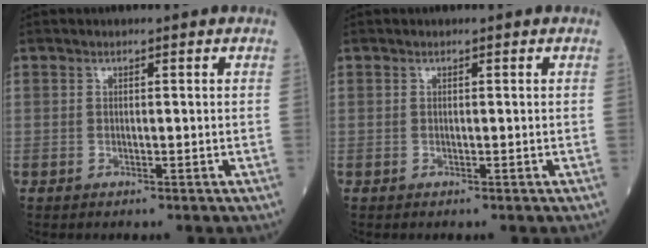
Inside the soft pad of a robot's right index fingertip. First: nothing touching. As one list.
[{"total": 0.0}]